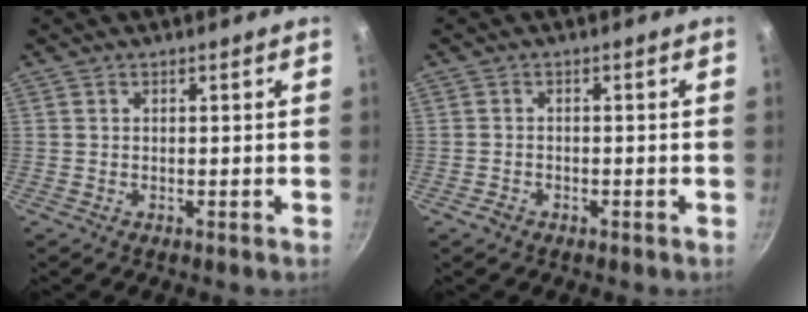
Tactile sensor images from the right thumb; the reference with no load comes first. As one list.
[{"total": 1.8, "force": [-1.2, 1.1, 0.7], "torque": [-0.015, 0.015, -0.021]}]